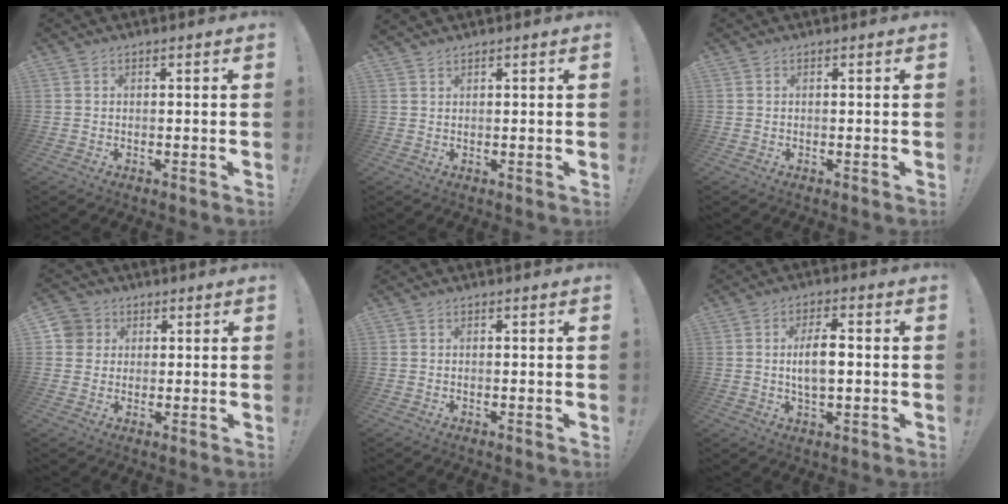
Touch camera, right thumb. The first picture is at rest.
{"total": 1.1, "force": [1.0, 0.1, 0.4], "torque": [-0.005, -0.003, 0.019]}
{"total": 0.0}
{"total": 5.1, "force": [1.4, 4.8, 1.0], "torque": [-0.015, -0.001, 0.027]}
{"total": 0.0}
{"total": 7.4, "force": [0.2, 3.1, 6.7], "torque": [-0.121, 0.002, -0.002]}